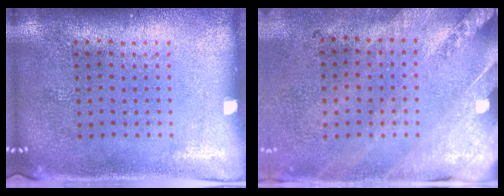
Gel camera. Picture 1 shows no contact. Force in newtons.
{"total": 2.5, "press": 2.0, "slide": 1.4}